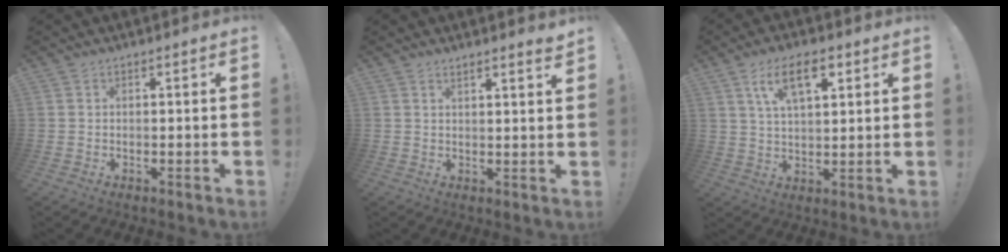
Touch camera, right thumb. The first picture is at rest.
{"total": 2.6, "force": [2.2, -0.2, 1.3], "torque": [-0.021, -0.016, 0.036]}
{"total": 10.8, "force": [5.2, 4.8, 8.1], "torque": [-0.139, 0.000, 0.092]}